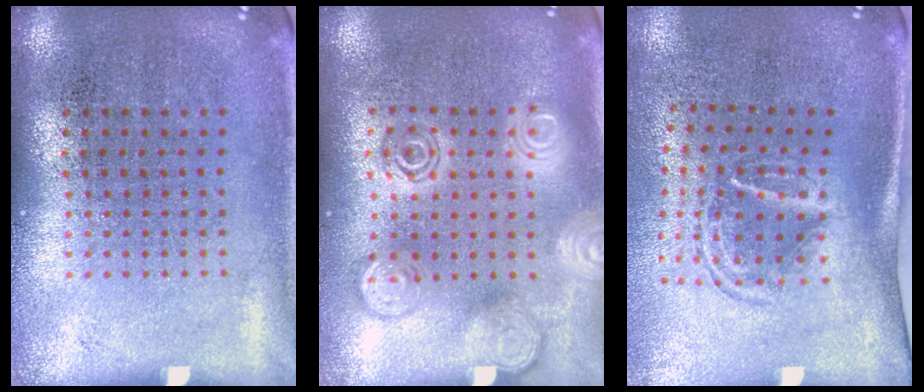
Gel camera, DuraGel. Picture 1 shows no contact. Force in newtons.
{"total": 2.0, "press": 2.0, "slide": 0.2}
{"total": 1.7, "press": 1.1, "slide": 1.3}